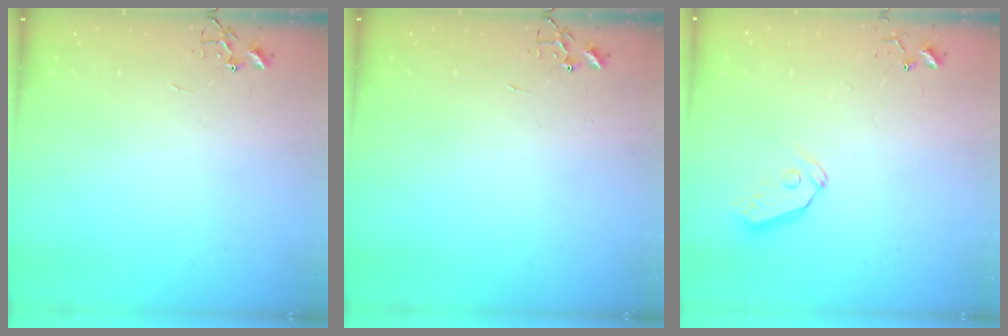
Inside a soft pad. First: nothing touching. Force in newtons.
{"total": 0.0}
{"total": 6.0, "press": 6.0, "slide": 0.5}